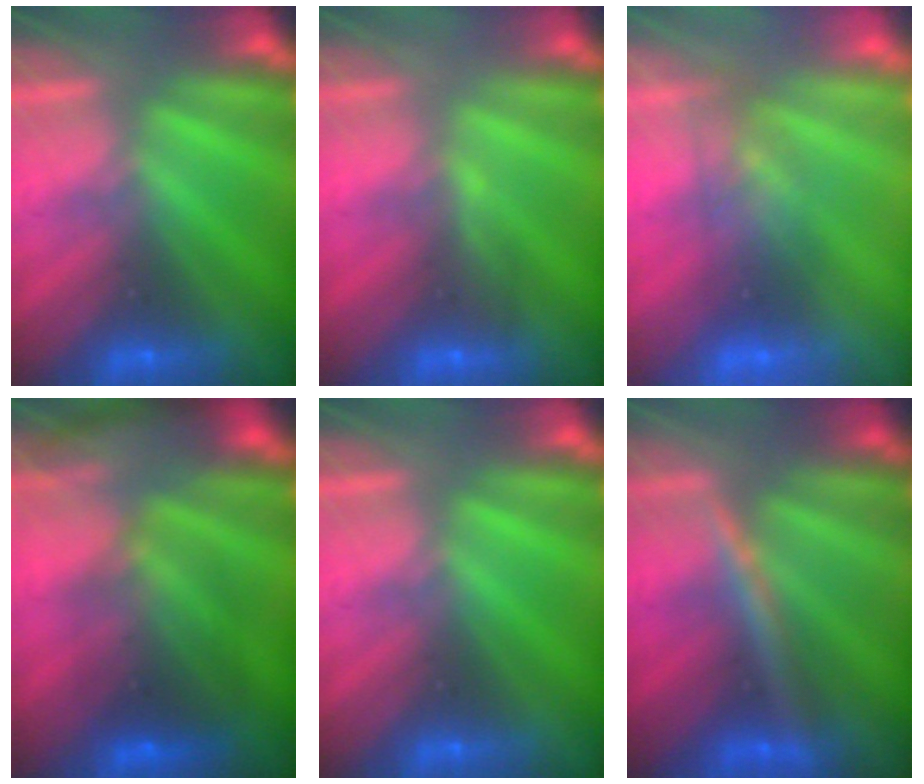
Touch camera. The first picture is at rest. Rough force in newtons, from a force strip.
{"total": 3.3}
{"total": 2.8}
{"total": 7.6}
{"total": 0.0}
{"total": 2.4}